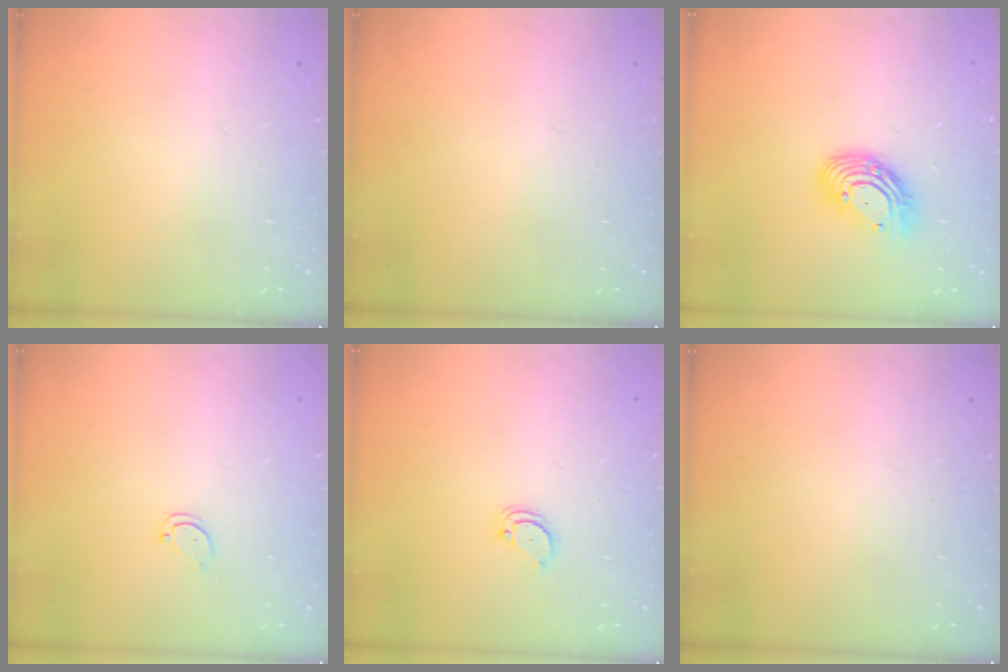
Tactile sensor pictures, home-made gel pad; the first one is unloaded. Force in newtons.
{"total": 0.0}
{"total": 11.1, "press": 11.1, "slide": 0.7}
{"total": 3.1, "press": 3.1, "slide": 0.2}
{"total": 2.1, "press": 2.1, "slide": 0.2}
{"total": 0.0}